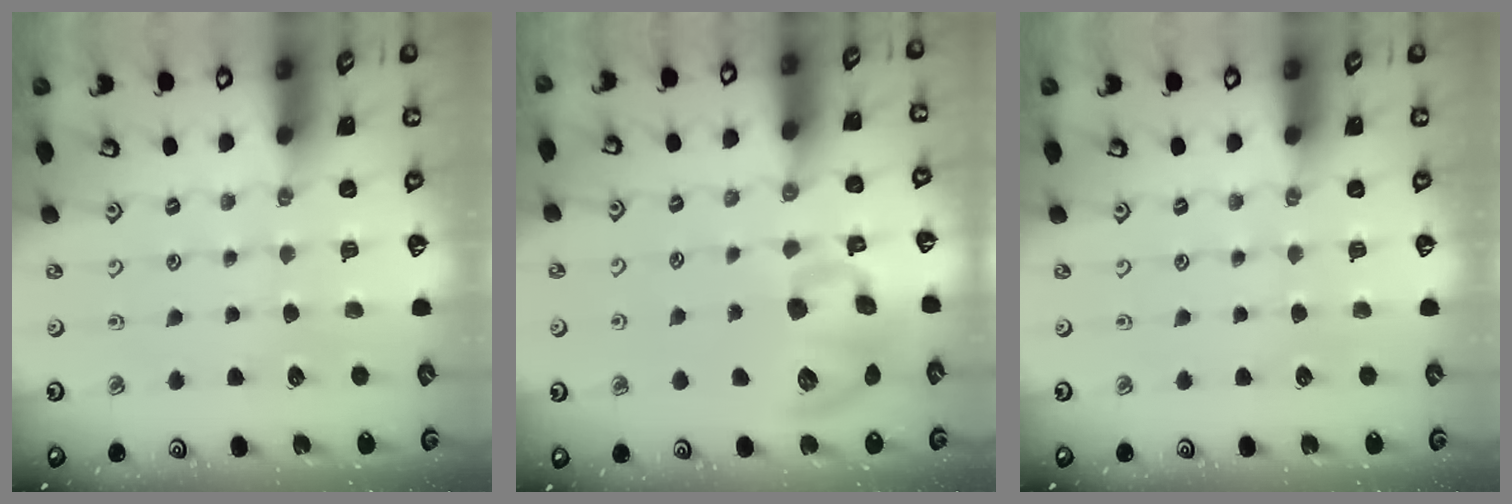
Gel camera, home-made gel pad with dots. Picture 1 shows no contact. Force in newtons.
{"total": 13.0, "press": 12.8, "slide": 2.0}
{"total": 0.0}